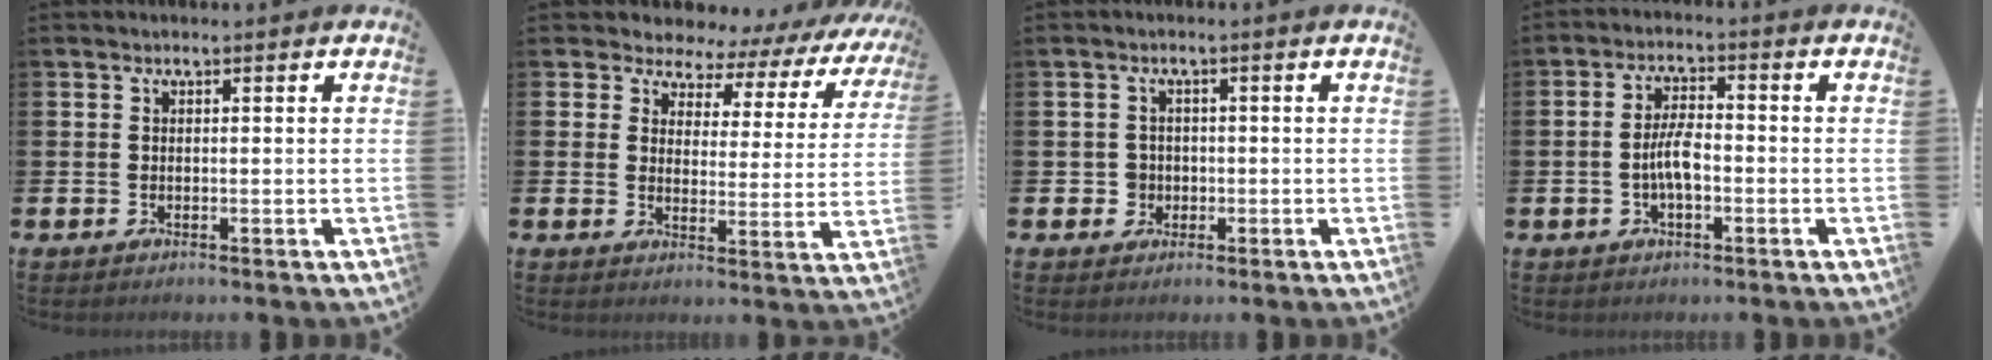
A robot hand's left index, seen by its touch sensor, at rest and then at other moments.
{"total": 3.8, "force": [2.9, 2.3, 0.3], "torque": [-0.027, -0.030, 0.040]}
{"total": 2.2, "force": [-0.4, 2.1, 0.2], "torque": [-0.005, 0.004, -0.014]}
{"total": 4.3, "force": [-0.9, 1.6, 3.8], "torque": [-0.083, 0.008, -0.018]}